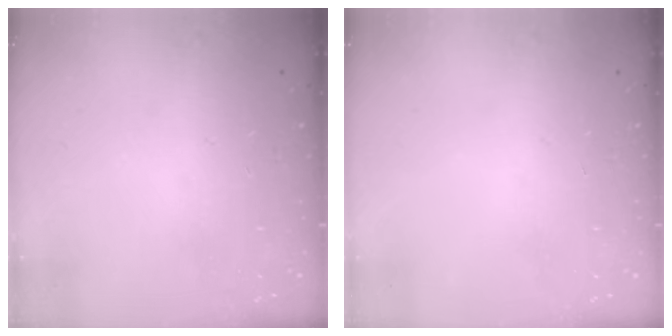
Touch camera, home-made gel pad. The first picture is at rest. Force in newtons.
{"total": 0.0}